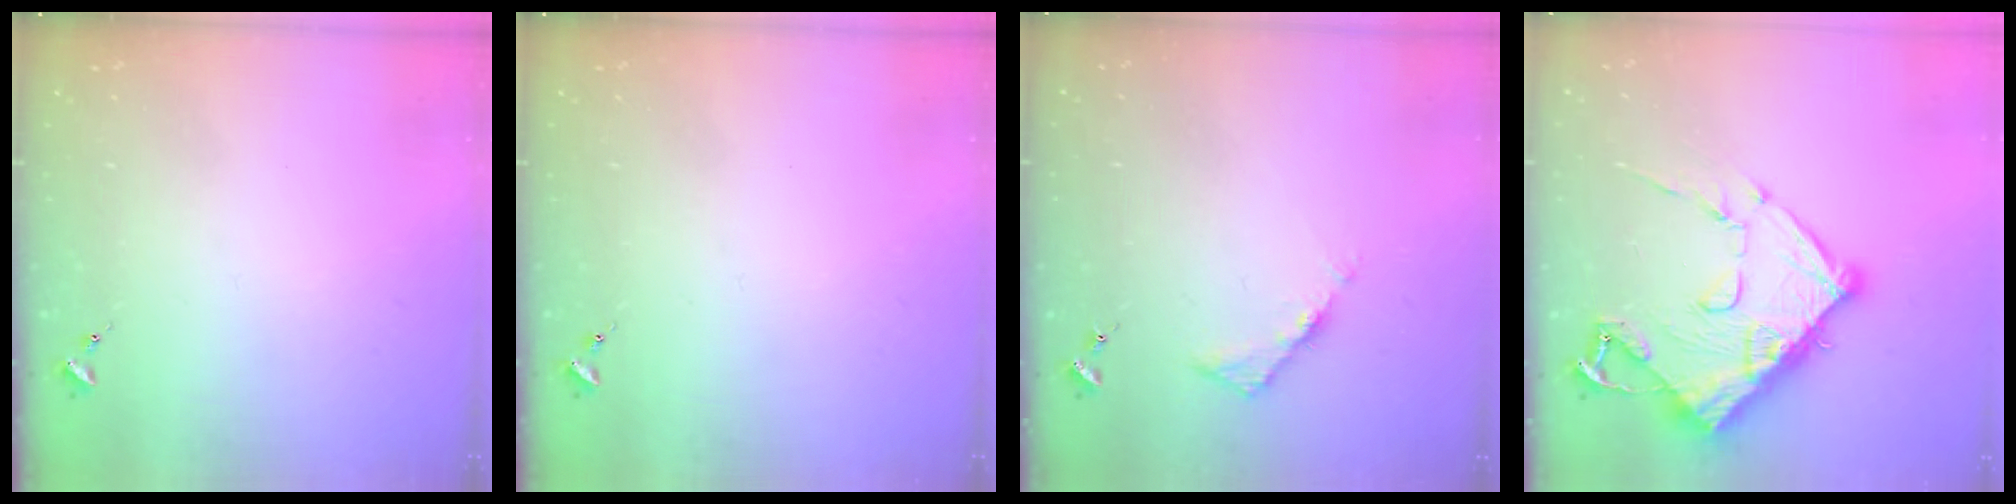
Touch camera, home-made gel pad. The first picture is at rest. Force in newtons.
{"total": 0.0}
{"total": 4.5, "press": 4.5, "slide": 0.4}
{"total": 16.4, "press": 16.4, "slide": 1.4}